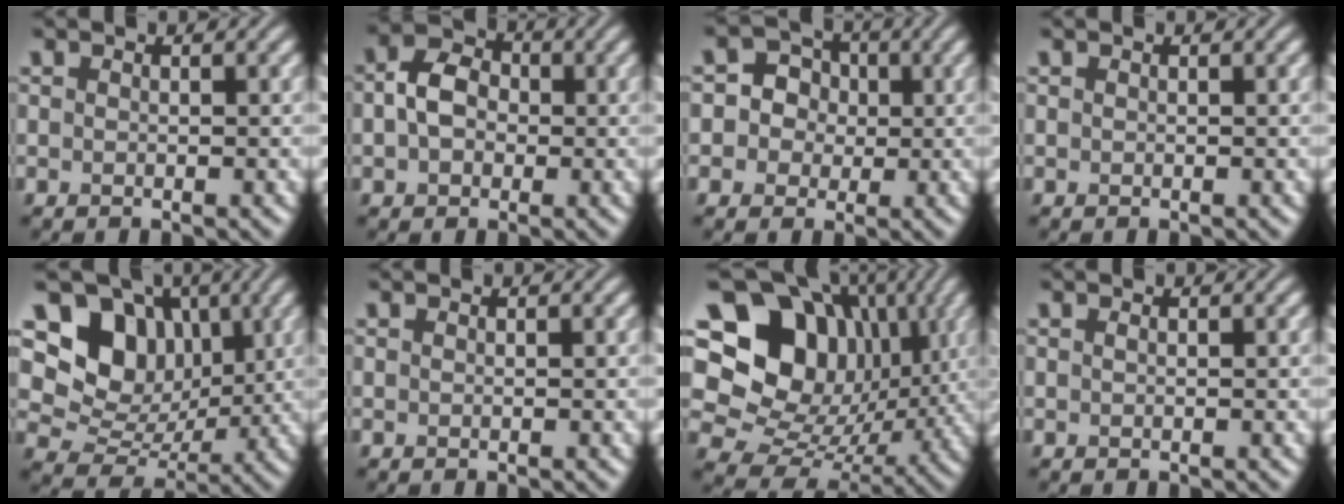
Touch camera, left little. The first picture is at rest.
{"total": 4.3, "force": [0.1, 3.3, 2.7], "torque": [-0.056, 0.007, -0.009]}
{"total": 4.2, "force": [0.5, 3.9, 1.3], "torque": [0.001, 0.018, -0.011]}
{"total": 0.0}
{"total": 9.2, "force": [3.3, 7.1, 4.8], "torque": [-0.088, 0.005, 0.046]}
{"total": 0.0}
{"total": 17.8, "force": [5.9, 13.9, 9.3], "torque": [-0.191, 0.061, 0.111]}
{"total": 0.0}